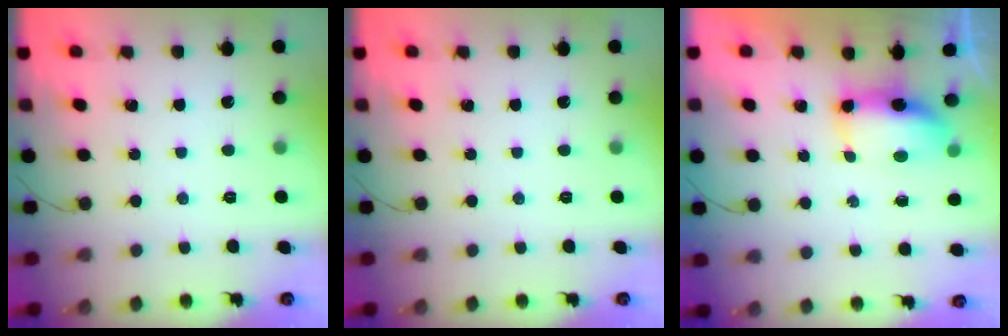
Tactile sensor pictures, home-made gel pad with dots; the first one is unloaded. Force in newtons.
{"total": 0.0}
{"total": 12.2, "press": 8.6, "slide": 8.6}